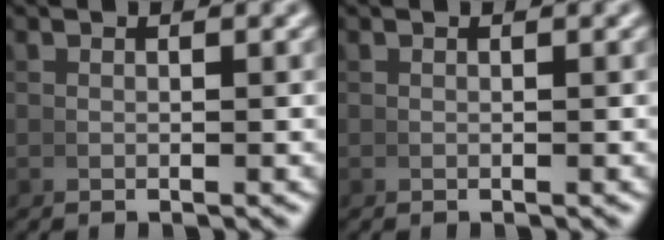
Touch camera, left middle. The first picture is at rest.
{"total": 0.0}